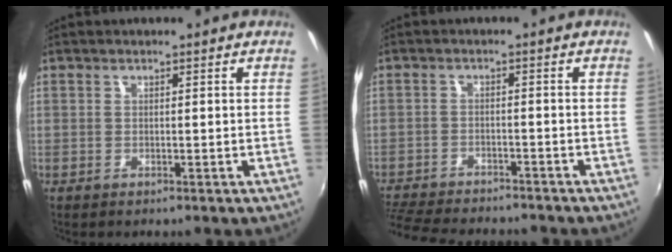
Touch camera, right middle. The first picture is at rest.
{"total": 13.2, "force": [-11.8, 2.9, 5.2], "torque": [-0.128, -0.019, -0.186]}